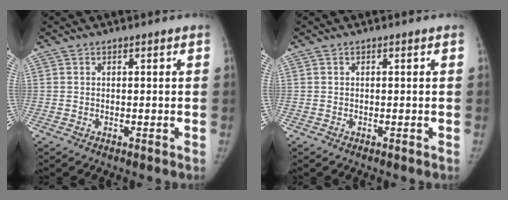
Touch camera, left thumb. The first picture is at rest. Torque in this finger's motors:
{"motor_torque": [0.13, -0.02, 0.09, -0.07, 0.03]}